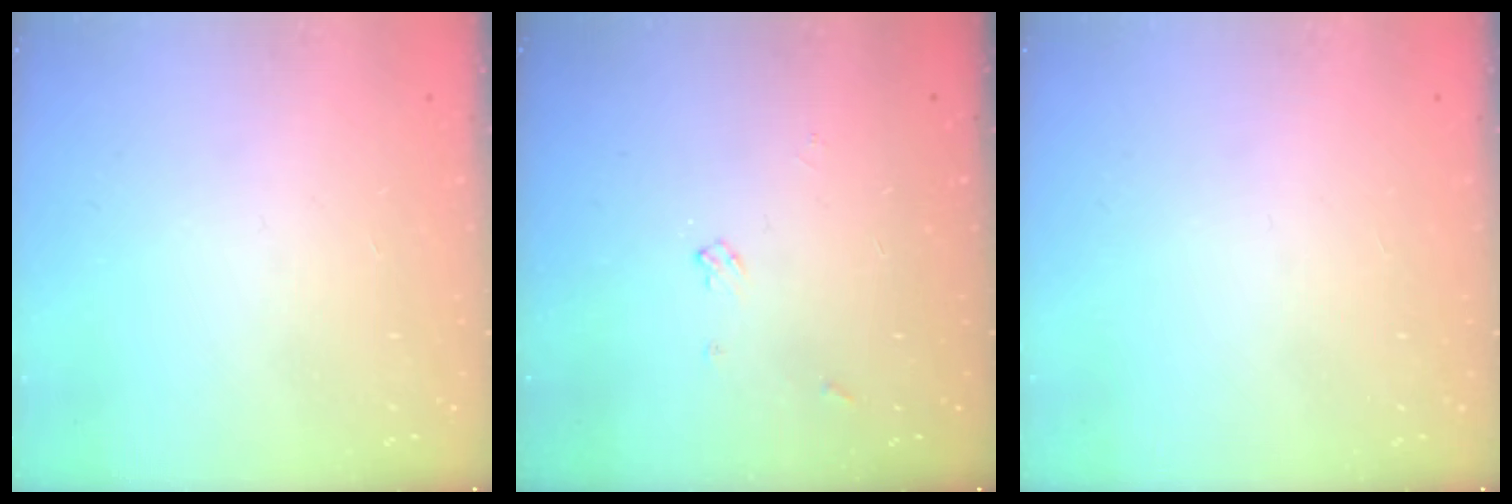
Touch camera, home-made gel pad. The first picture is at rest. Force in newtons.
{"total": 3.9, "press": 3.8, "slide": 0.7}
{"total": 0.0}